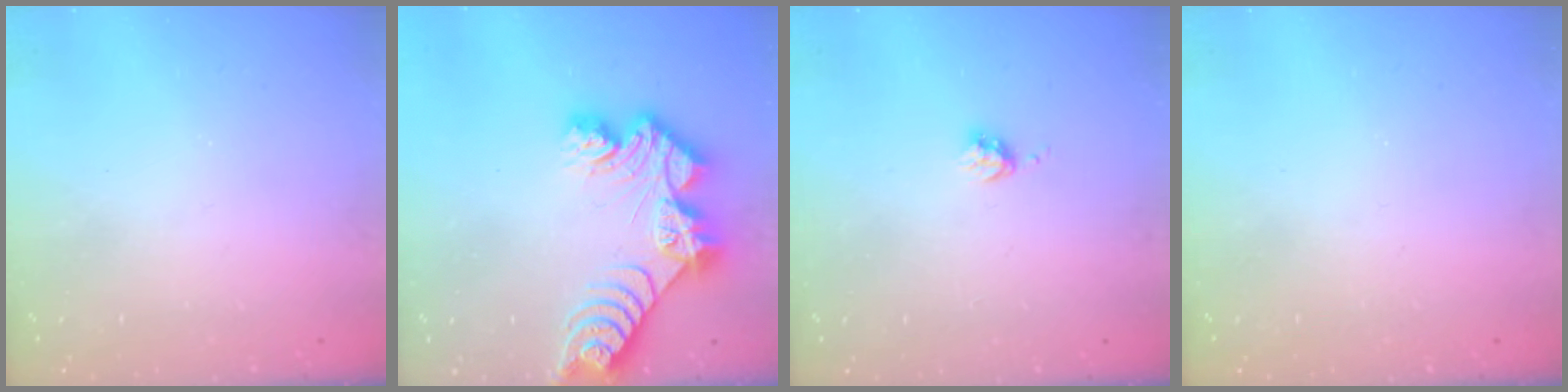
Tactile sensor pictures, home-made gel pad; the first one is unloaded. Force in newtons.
{"total": 13.6, "press": 13.6, "slide": 0.5}
{"total": 3.7, "press": 3.7, "slide": 0.4}
{"total": 0.0}